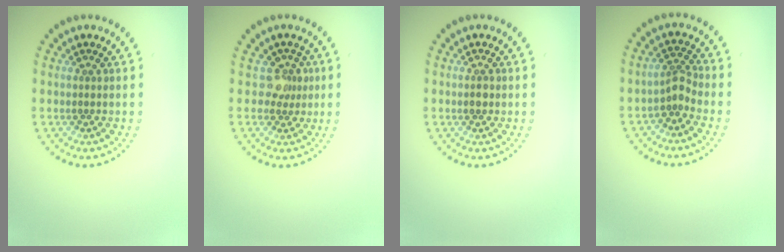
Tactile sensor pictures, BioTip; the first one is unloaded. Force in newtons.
{"total": 2.0, "press": 1.5, "slide": 1.3}
{"total": 1.2, "press": 1.2, "slide": 0.1}
{"total": 2.0, "press": 1.4, "slide": 1.4}